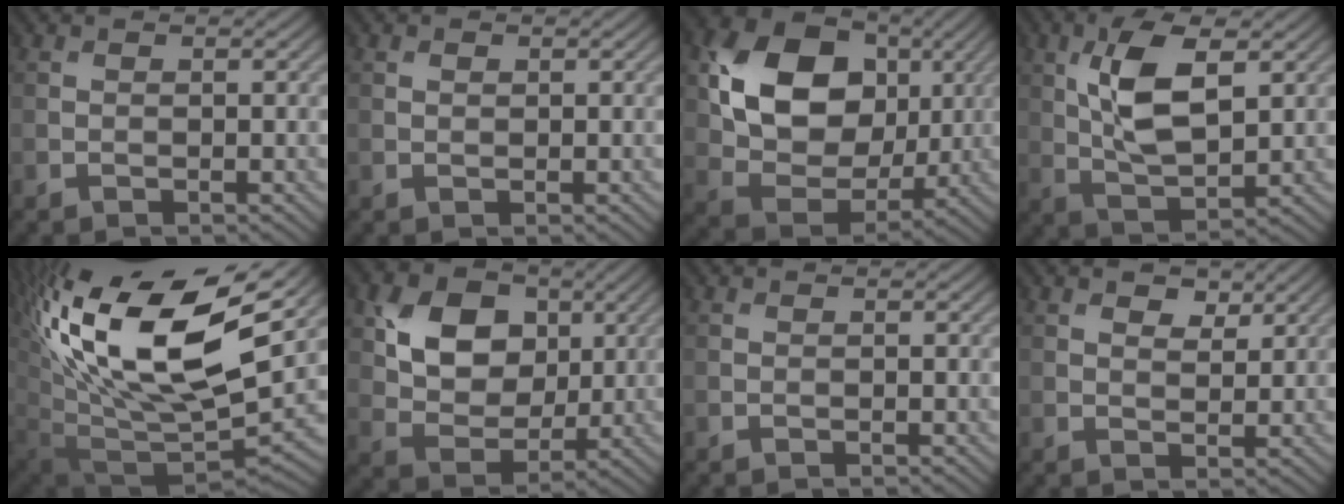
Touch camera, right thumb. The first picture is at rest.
{"total": 0.7, "force": [0.4, 0.4, 0.4], "torque": [-0.008, 0.000, 0.008]}
{"total": 14.2, "force": [3.7, 10.5, 8.8], "torque": [-0.173, 0.000, 0.061]}
{"total": 9.5, "force": [2.6, 4.2, 8.1], "torque": [-0.169, 0.002, 0.045]}
{"total": 19.7, "force": [8.8, 8.9, 15.2], "torque": [-0.302, 0.022, 0.156]}
{"total": 9.3, "force": [3.0, 6.9, 5.4], "torque": [-0.113, -0.002, 0.044]}
{"total": 0.0}
{"total": 2.6, "force": [1.8, 1.3, 1.5], "torque": [-0.026, -0.005, 0.031]}